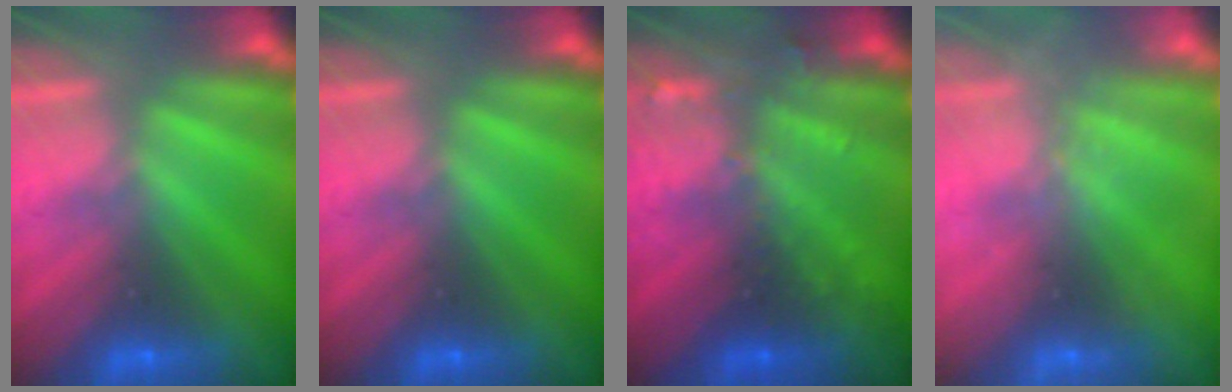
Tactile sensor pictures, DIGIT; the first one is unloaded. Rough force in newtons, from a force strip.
{"total": 0.0}
{"total": 3.0}
{"total": 2.3}